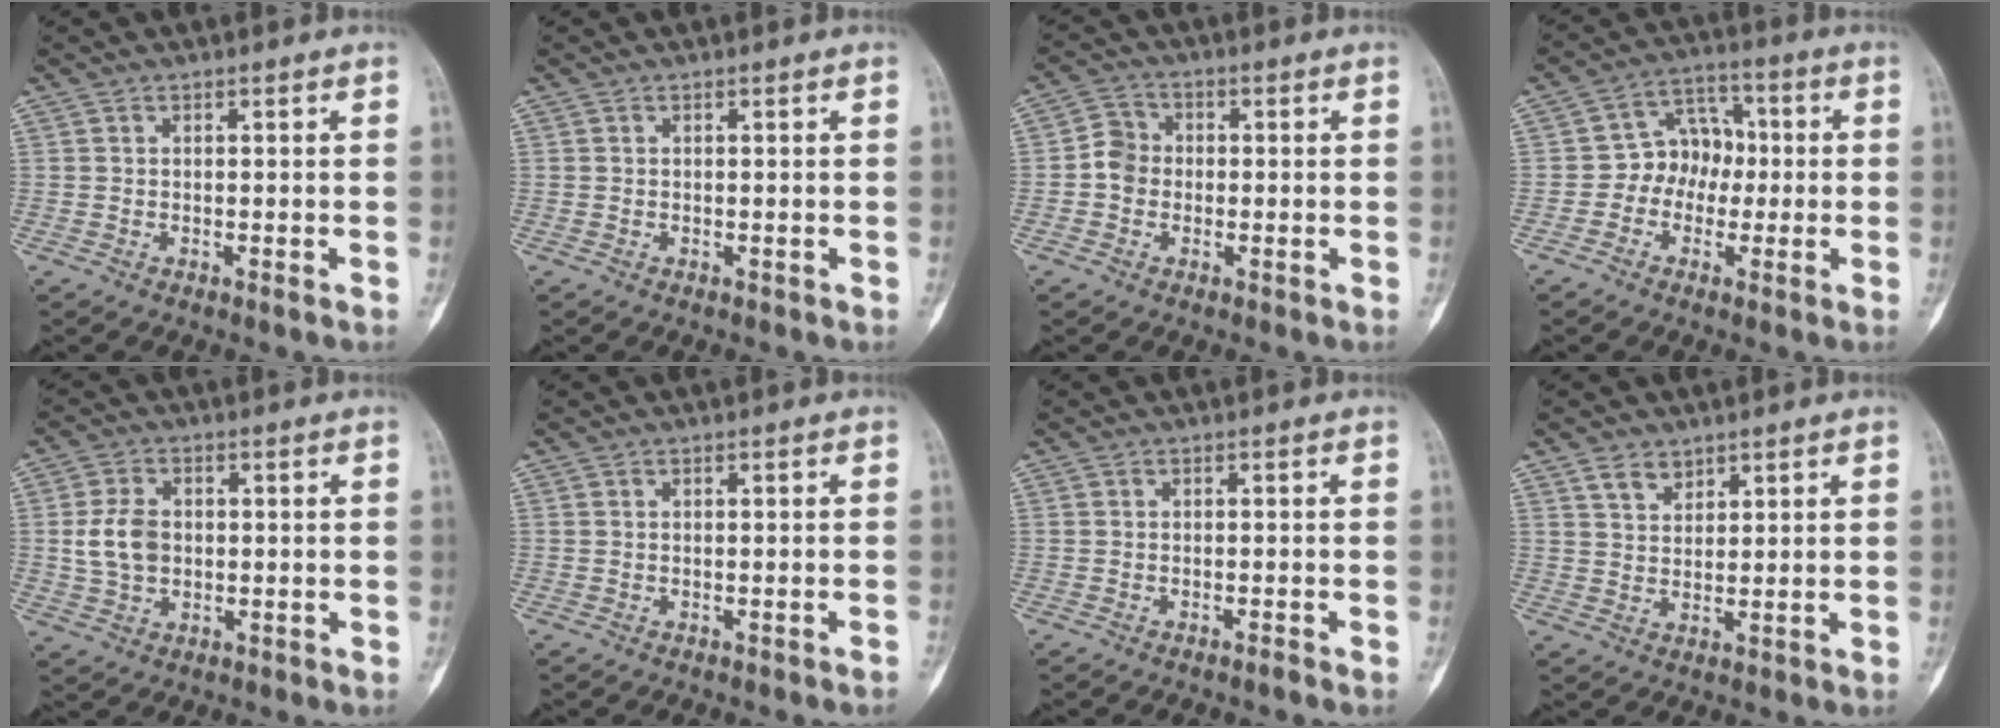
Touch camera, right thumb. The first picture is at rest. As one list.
[{"total": 0.0}, {"total": 4.6, "force": [-0.7, 4.1, 2.0], "torque": [-0.016, 0.012, -0.022]}, {"total": 8.2, "force": [-0.9, 6.8, 4.6], "torque": [-0.028, 0.031, -0.031]}, {"total": 6.6, "force": [0.1, 4.8, 4.6], "torque": [-0.080, 0.005, 0.005]}, {"total": 0.8, "force": [-0.6, -0.1, 0.5], "torque": [-0.013, 0.009, -0.005]}, {"total": 0.9, "force": [-0.7, -0.1, 0.5], "torque": [-0.013, 0.006, -0.013]}, {"total": 3.5, "force": [2.5, 2.1, 1.2], "torque": [-0.009, -0.017, 0.050]}]